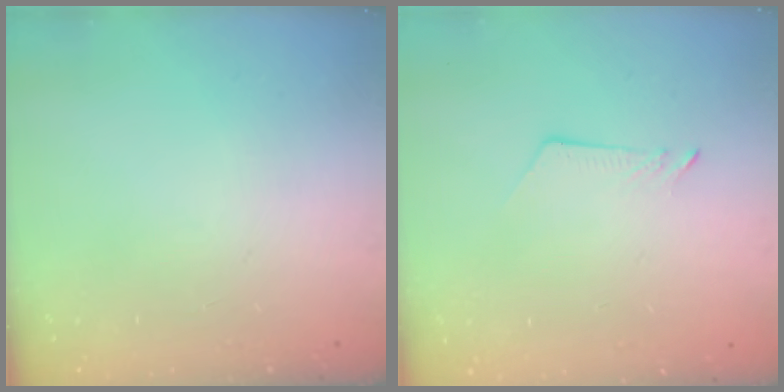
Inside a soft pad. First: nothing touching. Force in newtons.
{"total": 3.8, "press": 3.7, "slide": 0.4}